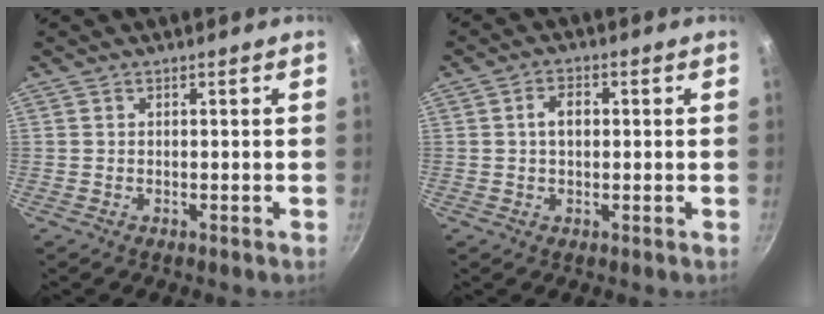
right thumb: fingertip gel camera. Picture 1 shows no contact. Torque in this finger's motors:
{"motor_torque": [0.15, 1.33, 0.61, -0.41, 0.14]}